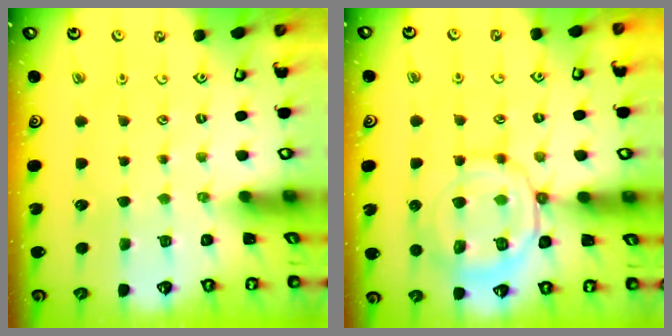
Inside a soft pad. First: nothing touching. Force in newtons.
{"total": 12.7, "press": 12.6, "slide": 1.5}